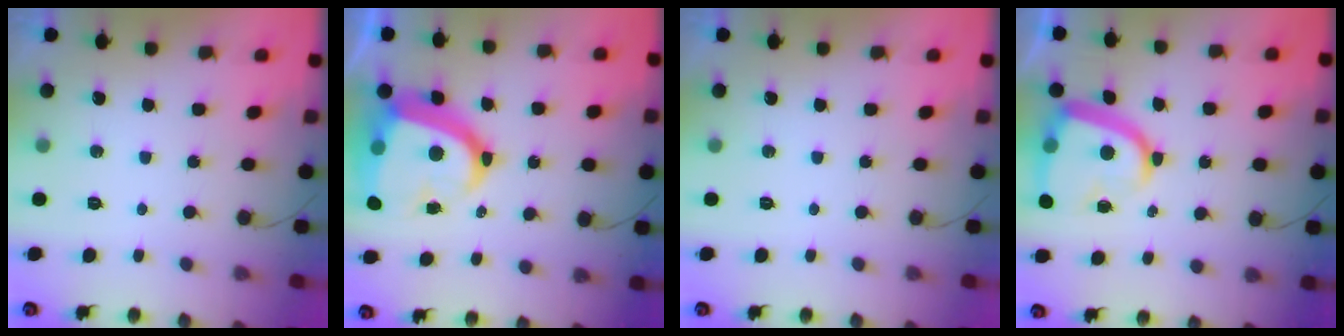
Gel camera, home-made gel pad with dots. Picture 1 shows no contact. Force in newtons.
{"total": 19.7, "press": 19.6, "slide": 2.0}
{"total": 0.0}
{"total": 14.0, "press": 13.9, "slide": 1.5}